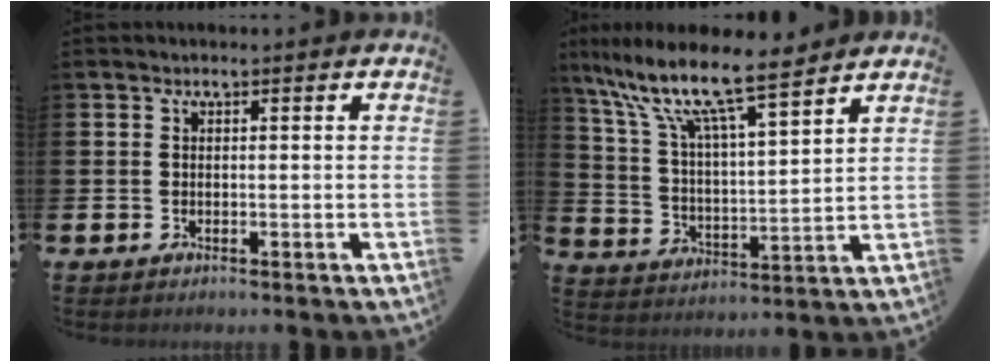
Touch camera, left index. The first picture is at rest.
{"total": 11.0, "force": [9.1, 1.9, 5.8], "torque": [-0.146, -0.054, 0.153]}